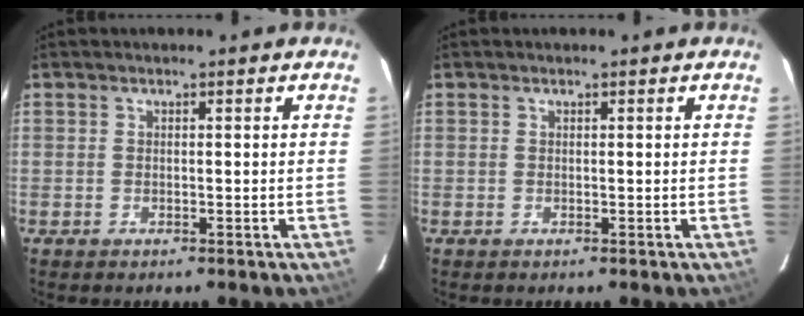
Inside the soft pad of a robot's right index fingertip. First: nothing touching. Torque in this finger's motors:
{"motor_torque": [0.22, -0.26, 0.02, 0.00]}